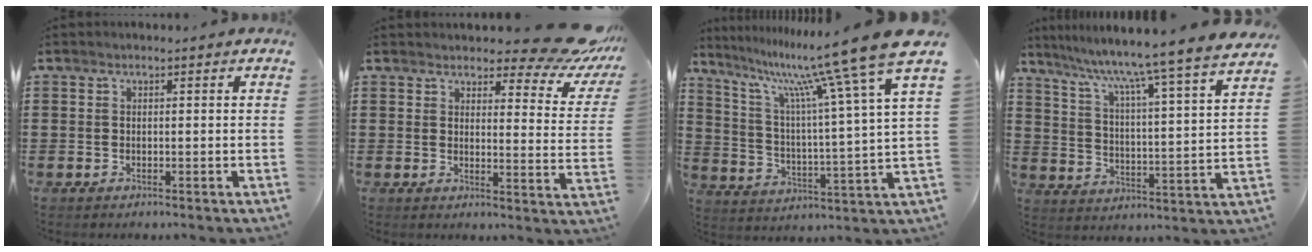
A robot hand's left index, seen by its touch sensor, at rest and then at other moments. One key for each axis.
{"total": 7.5, "fx": 6.6, "fy": 1.0, "fz": 3.4, "tx": -0.057, "ty": -0.041, "tz": 0.116}
{"total": 14.2, "fx": 11.0, "fy": -0.2, "fz": 8.9, "tx": -0.190, "ty": -0.078, "tz": 0.168}
{"total": 6.7, "fx": 5.8, "fy": -1.6, "fz": 3.0, "tx": -0.084, "ty": -0.057, "tz": 0.084}